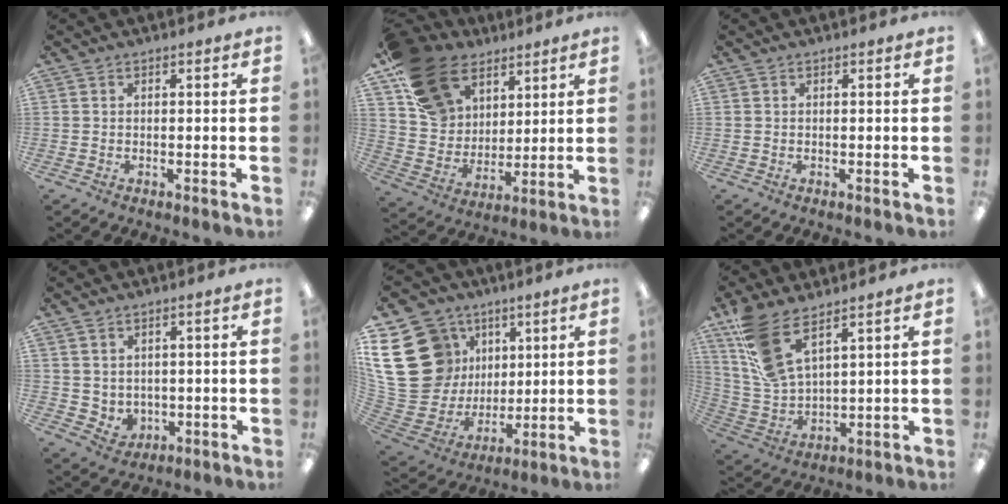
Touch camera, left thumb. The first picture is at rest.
{"total": 17.9, "force": [11.3, 11.8, 7.3], "torque": [-0.151, -0.044, 0.222]}
{"total": 0.0}
{"total": 3.1, "force": [1.6, 2.7, 0.6], "torque": [-0.019, -0.006, 0.032]}
{"total": 24.1, "force": [7.3, 19.8, 11.5], "torque": [-0.243, -0.039, 0.166]}
{"total": 13.0, "force": [8.7, 5.1, 8.3], "torque": [-0.191, -0.033, 0.163]}